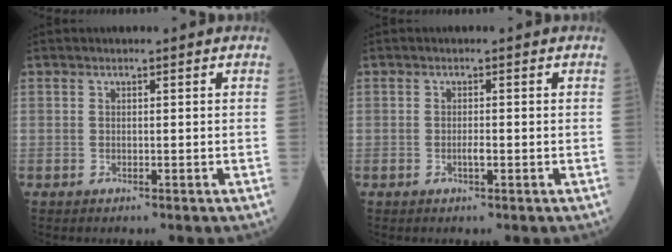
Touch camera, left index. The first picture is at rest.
{"total": 1.0, "force": [-0.3, 0.1, 1.0], "torque": [-0.022, 0.000, -0.004]}